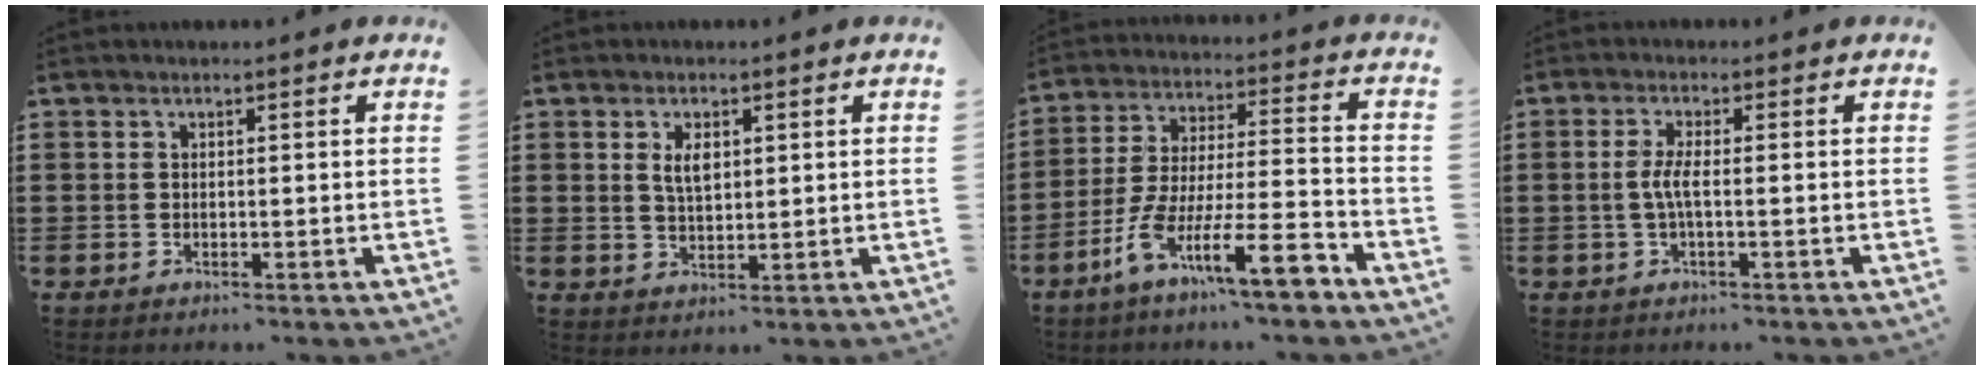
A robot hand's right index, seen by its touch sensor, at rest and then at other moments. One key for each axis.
{"total": 3.4, "fx": 1.2, "fy": 1.6, "fz": 2.7, "tx": -0.051, "ty": 0.003, "tz": 0.017}
{"total": 14.0, "fx": -9.4, "fy": 2.2, "fz": 10.2, "tx": -0.186, "ty": 0.013, "tz": -0.171}
{"total": 3.1, "fx": -0.4, "fy": 0.4, "fz": 3.1, "tx": -0.072, "ty": -0.007, "tz": -0.015}